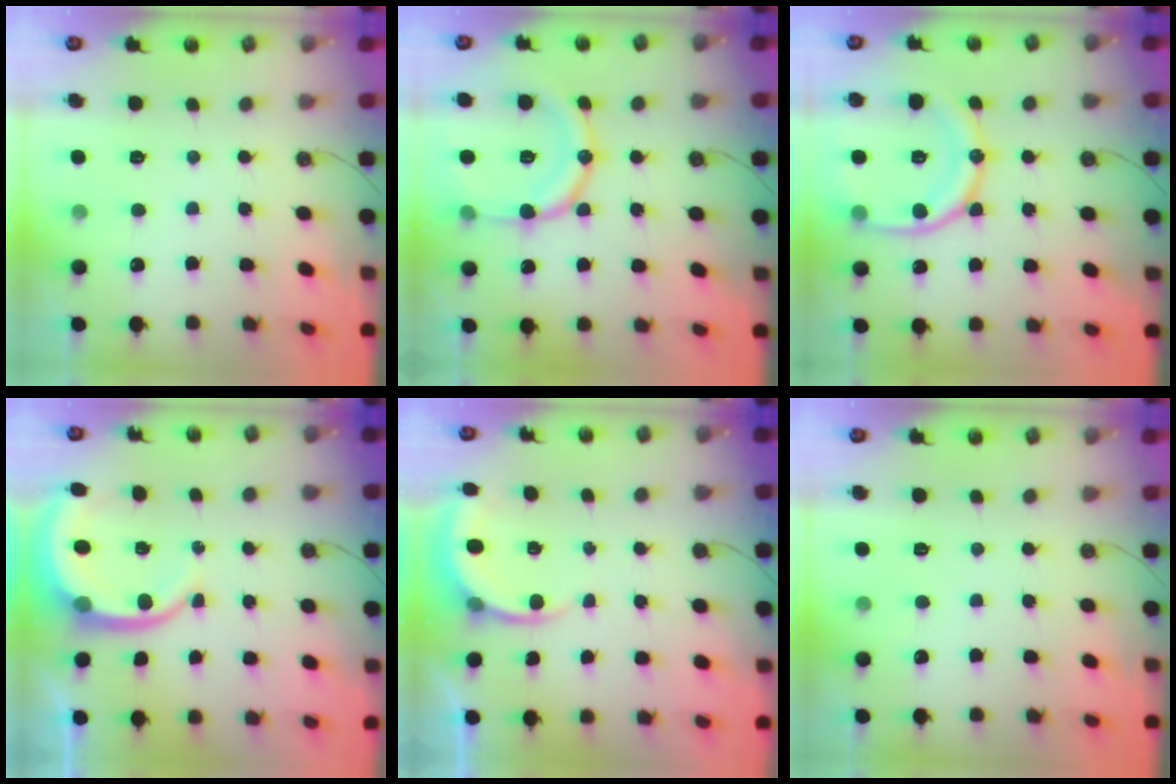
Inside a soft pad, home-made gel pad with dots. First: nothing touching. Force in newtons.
{"total": 16.9, "press": 16.6, "slide": 3.3}
{"total": 17.2, "press": 17.1, "slide": 1.8}
{"total": 7.3, "press": 7.3, "slide": 0.9}
{"total": 5.5, "press": 5.5, "slide": 0.2}
{"total": 0.0}